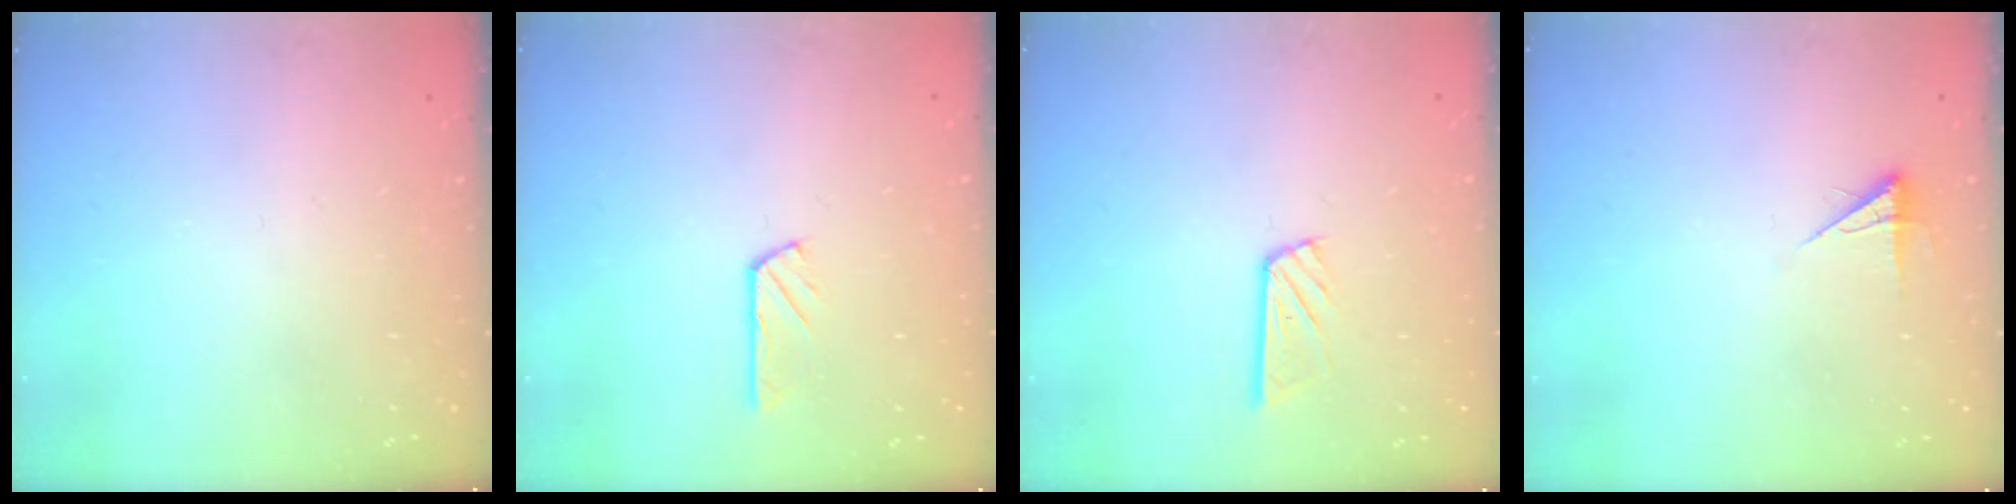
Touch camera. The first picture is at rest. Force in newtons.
{"total": 2.9, "press": 2.9, "slide": 0.1}
{"total": 7.0, "press": 7.0, "slide": 0.5}
{"total": 4.0, "press": 3.9, "slide": 0.8}